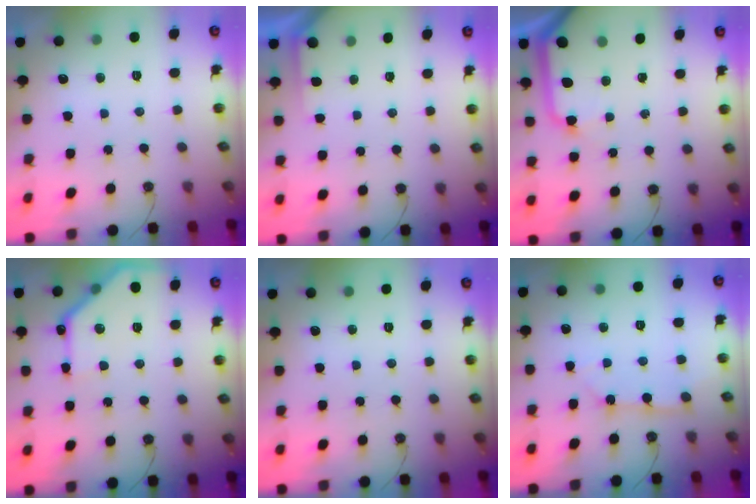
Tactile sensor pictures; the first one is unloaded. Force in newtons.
{"total": 2.4, "press": 2.4, "slide": 0.2}
{"total": 11.1, "press": 11.0, "slide": 1.4}
{"total": 13.9, "press": 13.8, "slide": 0.7}
{"total": 0.0}
{"total": 3.1, "press": 3.1, "slide": 0.2}